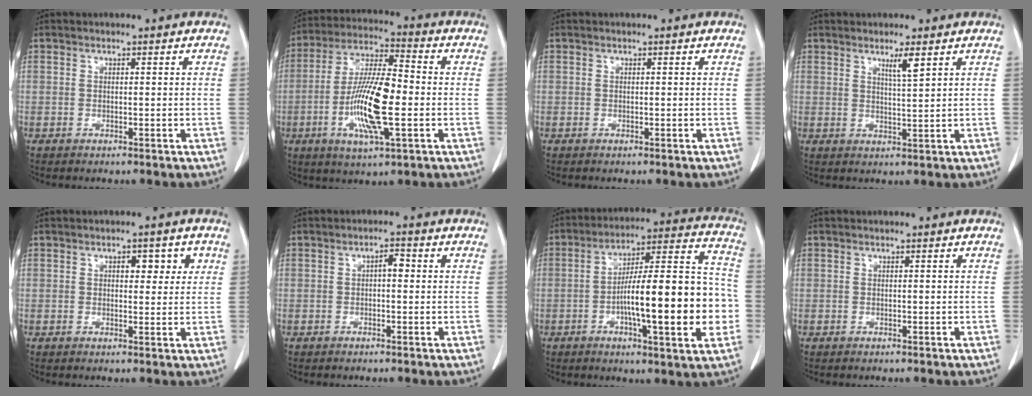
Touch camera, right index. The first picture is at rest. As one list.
[{"total": 14.2, "force": [-2.8, 2.6, 13.7], "torque": [-0.269, -0.001, -0.052]}, {"total": 0.0}, {"total": 2.9, "force": [1.7, -0.3, 2.3], "torque": [-0.045, -0.006, 0.031]}, {"total": 3.8, "force": [1.4, 2.0, 2.9], "torque": [-0.030, 0.007, 0.017]}, {"total": 1.9, "force": [0.0, 0.7, 1.8], "torque": [-0.026, 0.006, -0.002]}, {"total": 20.1, "force": [-4.0, 3.1, 19.5], "torque": [-0.281, 0.024, -0.056]}, {"total": 0.0}]